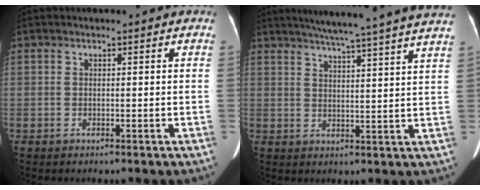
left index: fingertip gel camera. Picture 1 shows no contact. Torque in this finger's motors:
{"motor_torque": [-0.71, -1.43, 0.13, 0.09]}